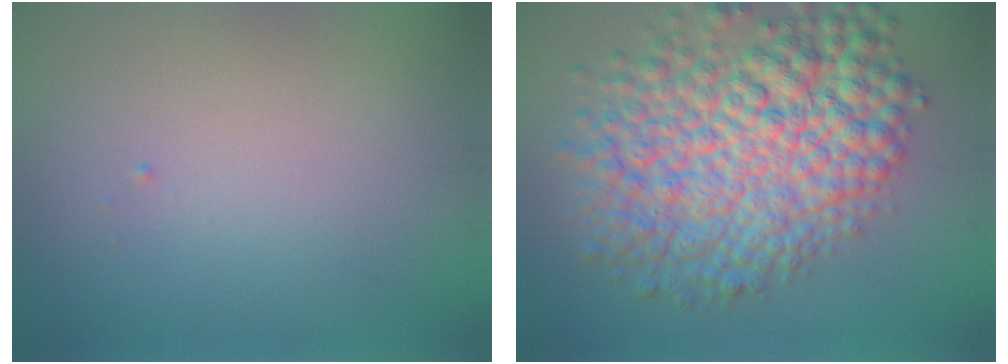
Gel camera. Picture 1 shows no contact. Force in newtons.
{"total": 10.8, "press": 10.8, "slide": 0.2}